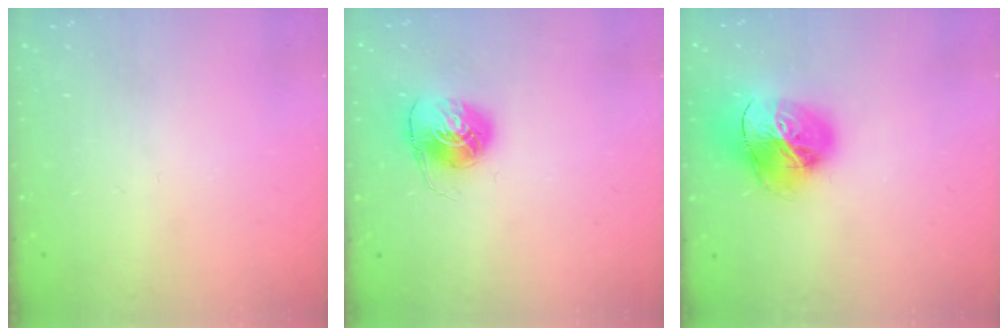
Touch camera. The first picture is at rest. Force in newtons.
{"total": 7.9, "press": 7.9, "slide": 0.1}
{"total": 19.8, "press": 19.6, "slide": 2.3}